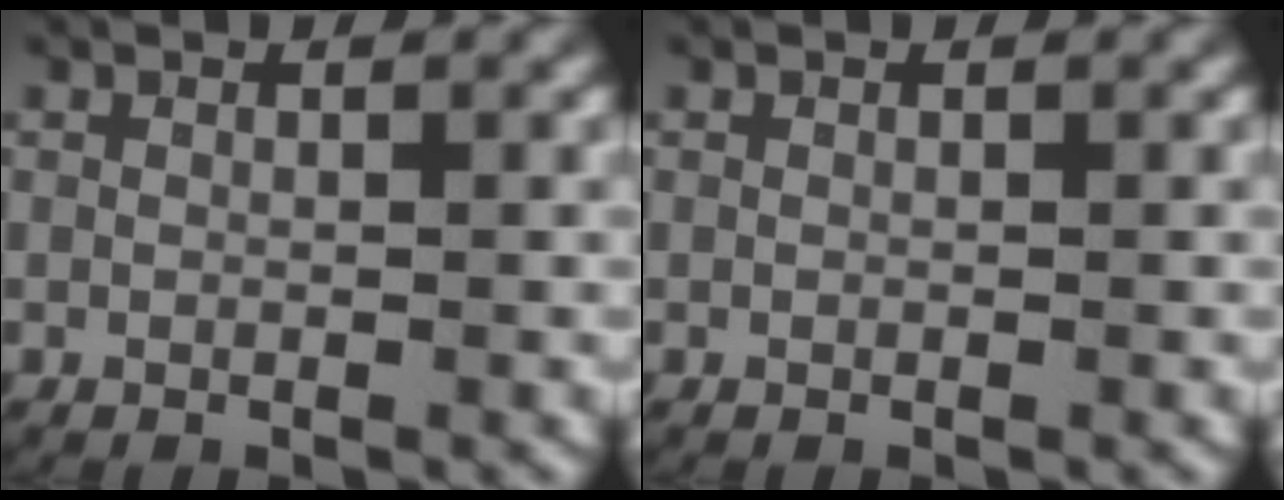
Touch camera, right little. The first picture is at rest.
{"total": 0.0}